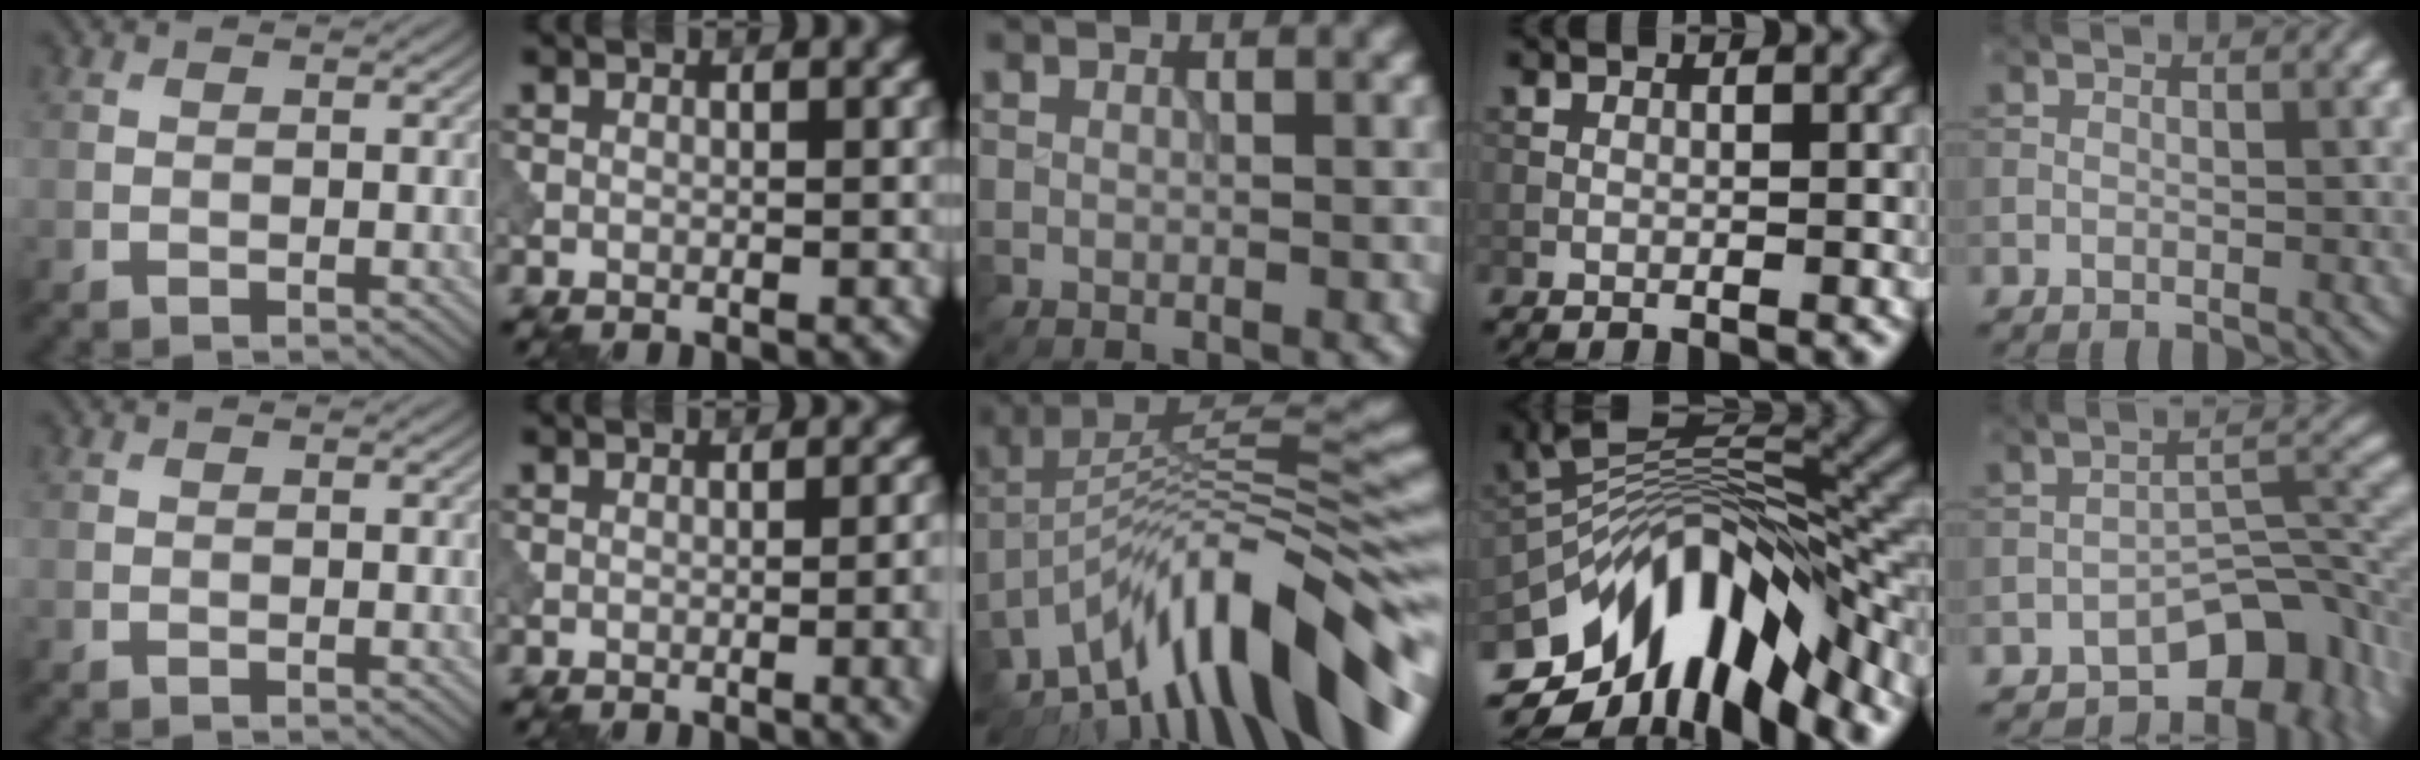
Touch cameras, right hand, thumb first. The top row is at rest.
{"index": {"total": 3.9, "force": [-0.3, 1.2, 3.7], "torque": [-0.038, -0.001, -0.004]}, "middle": {"total": 13.5, "force": [-7.8, 3.7, 10.3], "torque": [-0.159, 0.039, -0.134]}, "ring": {"total": 13.4, "force": [-7.0, 5.8, 9.9], "torque": [-0.178, 0.020, -0.124]}, "little": {"total": 8.7, "force": [-5.2, 4.5, 5.3], "torque": [-0.051, 0.002, -0.085]}}